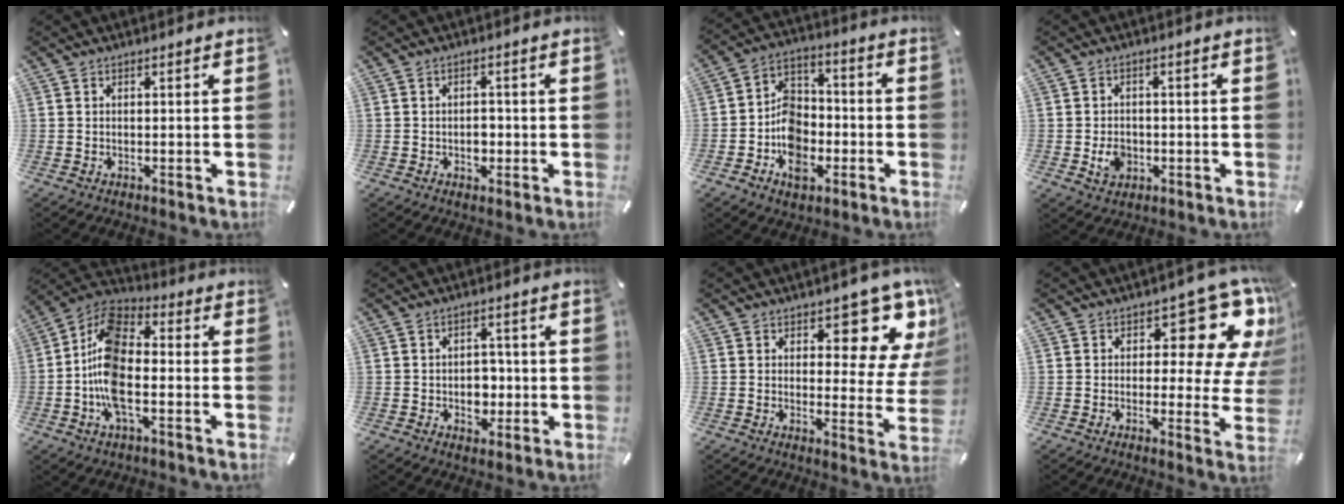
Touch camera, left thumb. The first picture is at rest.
{"total": 3.0, "force": [-0.6, 2.3, 1.9], "torque": [-0.020, -0.003, -0.015]}
{"total": 11.7, "force": [-3.8, 9.1, 6.2], "torque": [-0.119, 0.026, -0.070]}
{"total": 4.7, "force": [-1.1, 4.0, 2.3], "torque": [-0.030, -0.002, -0.020]}
{"total": 13.9, "force": [-3.4, 7.0, 11.4], "torque": [-0.255, 0.001, -0.066]}
{"total": 5.4, "force": [-0.8, 4.4, 3.0], "torque": [-0.033, -0.001, -0.016]}
{"total": 11.4, "force": [8.0, 4.6, 6.6], "torque": [-0.063, -0.075, 0.133]}
{"total": 14.3, "force": [7.5, 6.8, 10.0], "torque": [-0.119, -0.063, 0.125]}